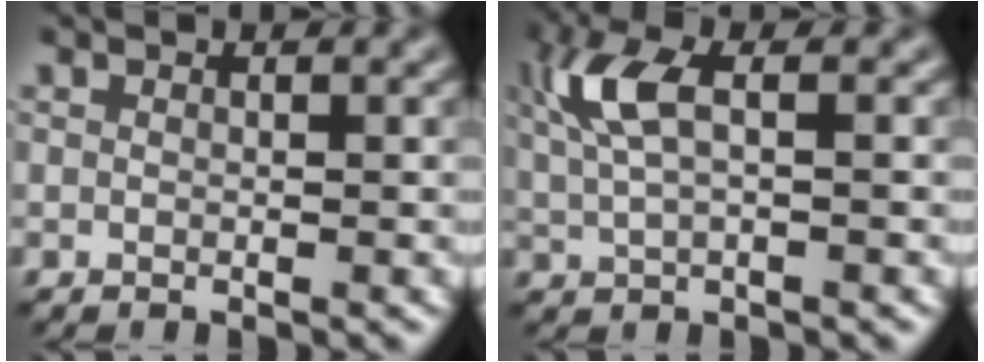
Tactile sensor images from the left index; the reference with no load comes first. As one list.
[{"total": 4.4, "force": [1.3, 1.7, 3.8], "torque": [-0.093, 0.009, 0.025]}]